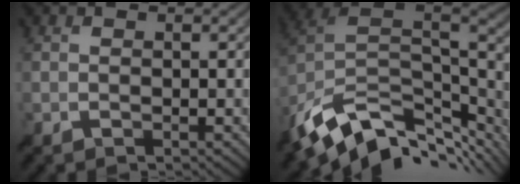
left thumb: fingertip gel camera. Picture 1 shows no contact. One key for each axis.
{"total": 13.6, "fx": -6.9, "fy": 7.0, "fz": 9.4, "tx": -0.218, "ty": -0.013, "tz": -0.114}